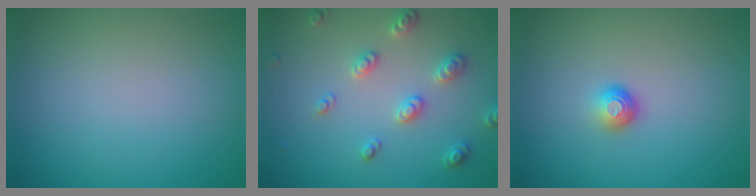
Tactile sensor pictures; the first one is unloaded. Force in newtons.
{"total": 2.7, "press": 2.7, "slide": 0.4}
{"total": 1.4, "press": 1.1, "slide": 1.0}